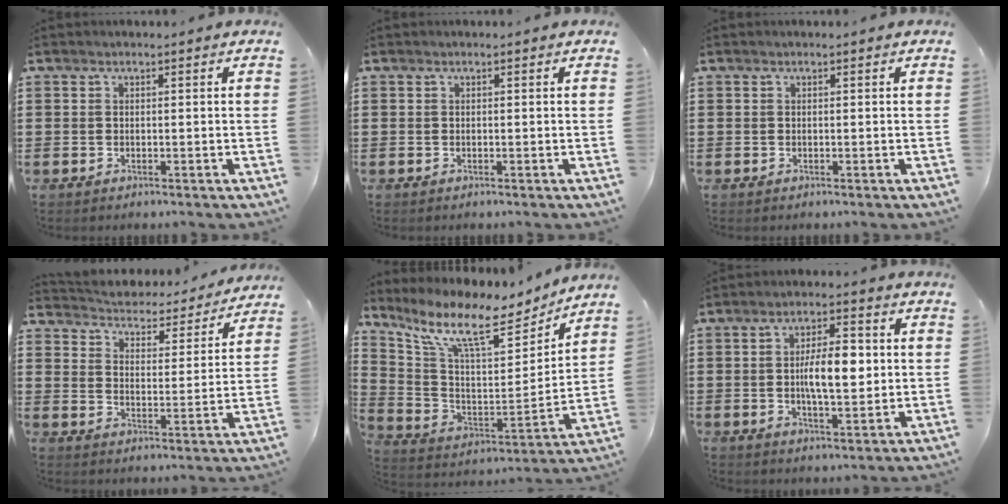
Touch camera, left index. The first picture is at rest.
{"total": 0.0}
{"total": 0.0}
{"total": 3.5, "force": [3.4, 0.3, 0.0], "torque": [-0.024, -0.034, 0.051]}
{"total": 11.0, "force": [8.4, 2.3, 6.6], "torque": [-0.164, -0.053, 0.139]}
{"total": 7.6, "force": [0.3, 2.8, 7.0], "torque": [-0.114, 0.002, 0.000]}